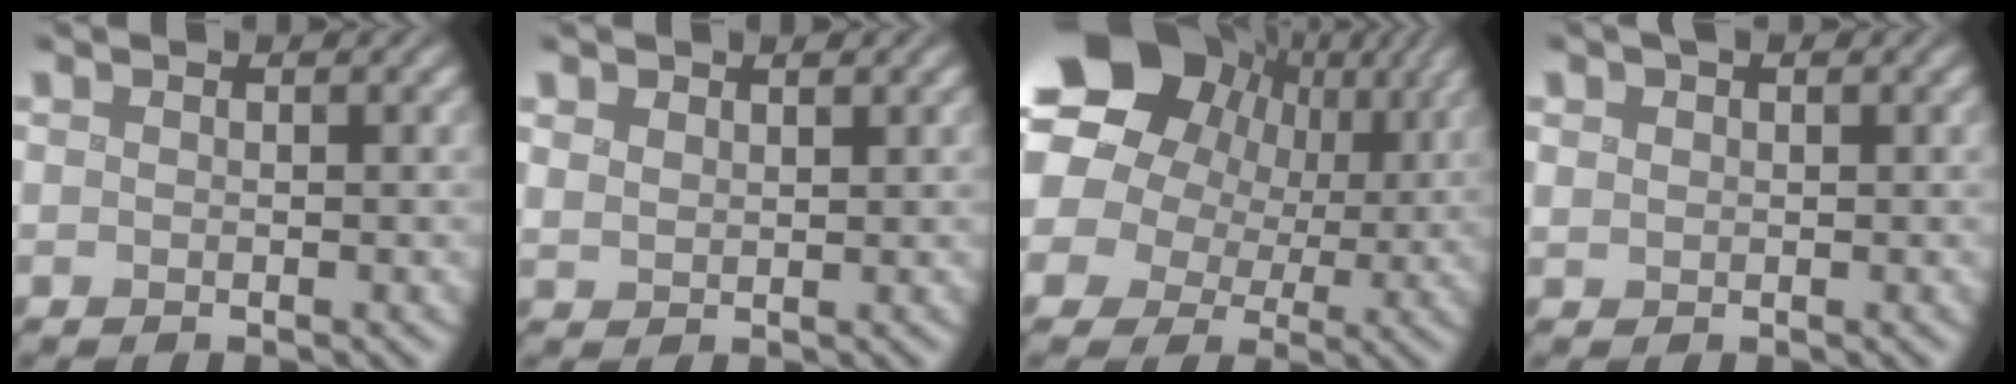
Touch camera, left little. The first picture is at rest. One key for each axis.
{"total": 1.8, "fx": 1.2, "fy": 1.0, "fz": 0.8, "tx": -0.015, "ty": 0.002, "tz": 0.023}
{"total": 19.1, "fx": 6.9, "fy": 15.1, "fz": 9.5, "tx": -0.196, "ty": 0.034, "tz": 0.090}
{"total": 1.7, "fx": 1.0, "fy": 1.0, "fz": 0.9, "tx": -0.012, "ty": 0.002, "tz": 0.015}